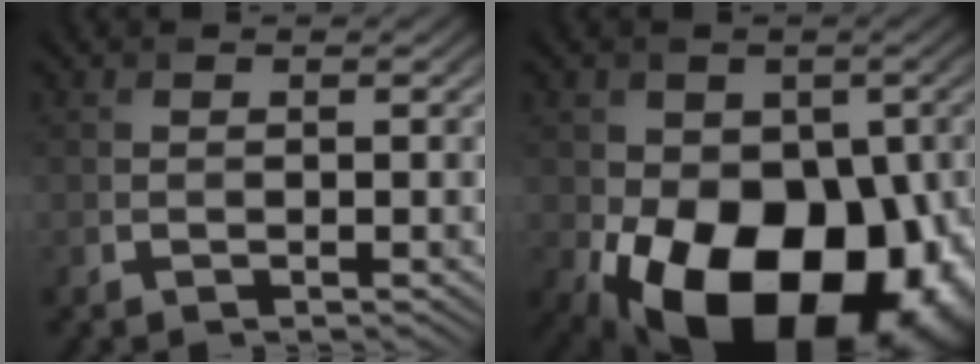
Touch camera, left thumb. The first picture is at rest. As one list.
[{"total": 19.2, "force": [-7.0, 12.3, 12.9], "torque": [-0.189, -0.050, -0.093]}]